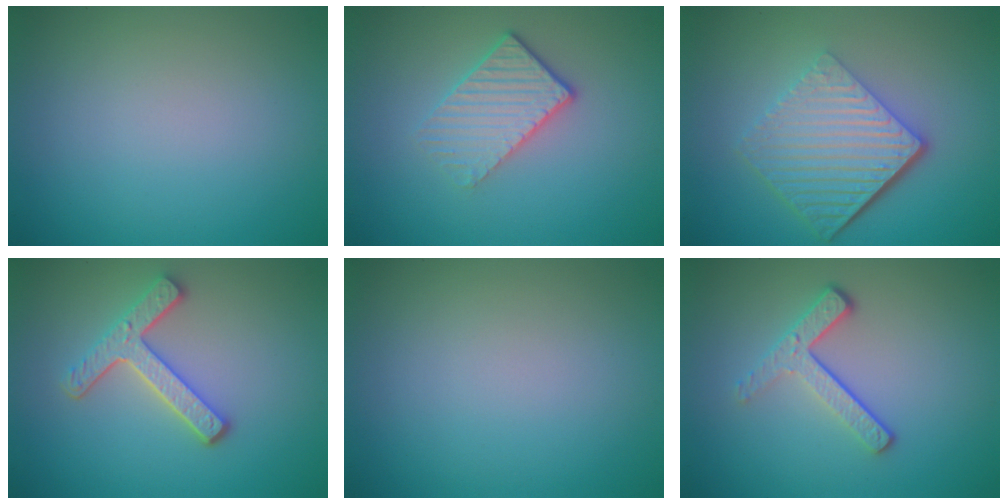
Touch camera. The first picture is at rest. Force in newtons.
{"total": 3.1, "press": 2.7, "slide": 1.7}
{"total": 7.0, "press": 4.5, "slide": 5.3}
{"total": 3.8, "press": 3.1, "slide": 2.1}
{"total": 0.0}
{"total": 3.3, "press": 2.3, "slide": 2.3}